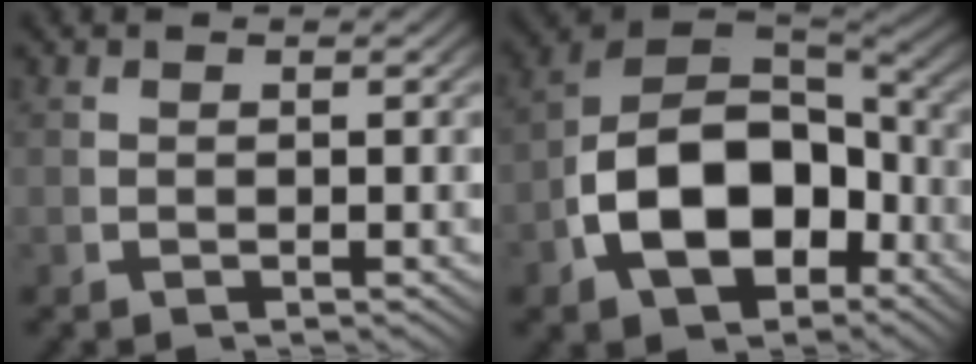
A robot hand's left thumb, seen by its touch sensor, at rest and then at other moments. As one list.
[{"total": 12.7, "force": [-2.2, 8.5, 9.2], "torque": [-0.204, -0.046, -0.006]}]